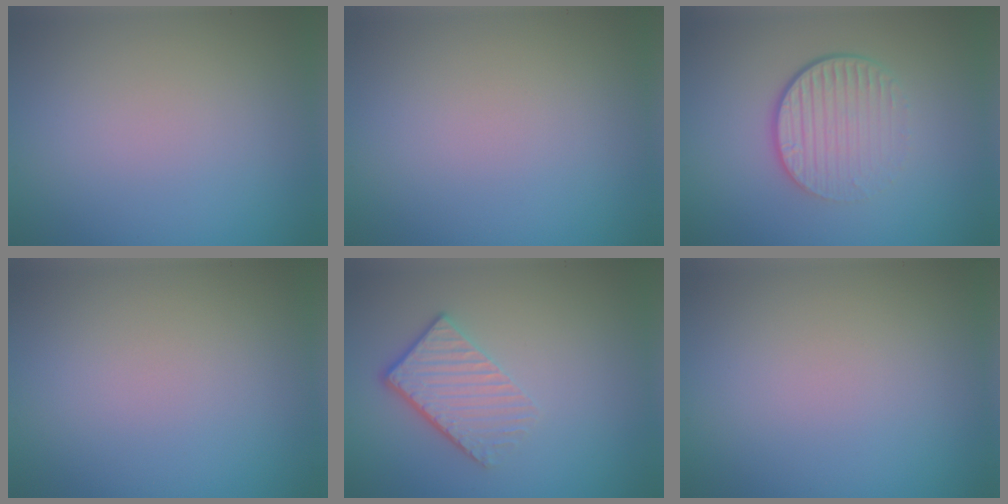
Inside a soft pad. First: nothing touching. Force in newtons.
{"total": 0.0}
{"total": 4.5, "press": 2.8, "slide": 3.5}
{"total": 0.0}
{"total": 4.1, "press": 2.8, "slide": 3.0}
{"total": 0.0}